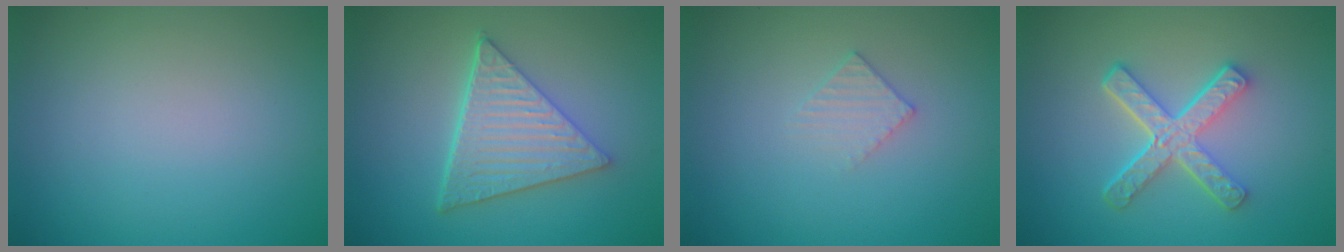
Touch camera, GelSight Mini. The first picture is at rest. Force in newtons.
{"total": 6.1, "press": 4.6, "slide": 4.0}
{"total": 1.4, "press": 1.4, "slide": 0.2}
{"total": 5.1, "press": 3.6, "slide": 3.6}